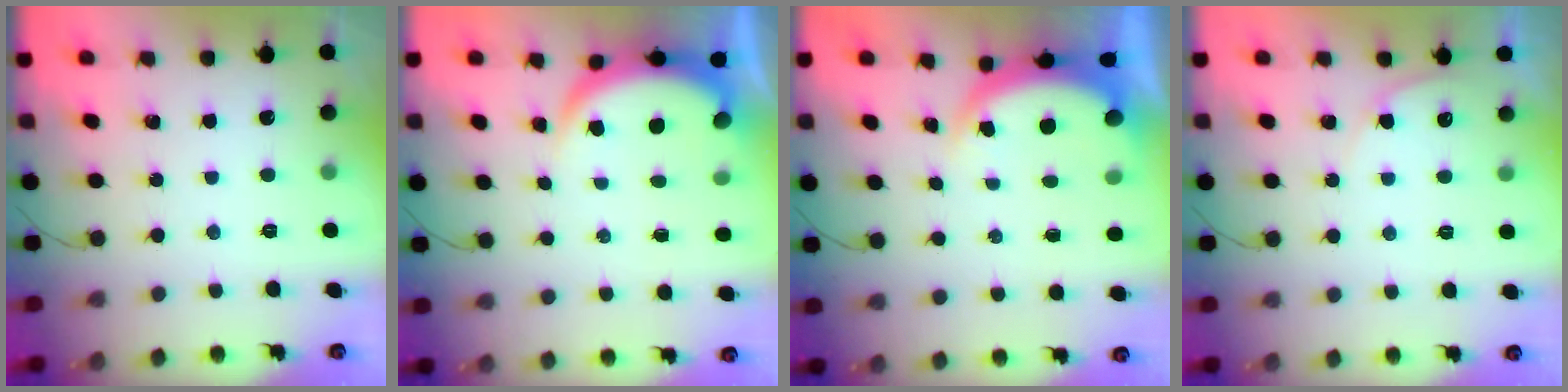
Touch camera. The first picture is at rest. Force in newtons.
{"total": 5.1, "press": 5.0, "slide": 0.4}
{"total": 4.7, "press": 4.6, "slide": 0.8}
{"total": 3.4, "press": 3.3, "slide": 0.5}